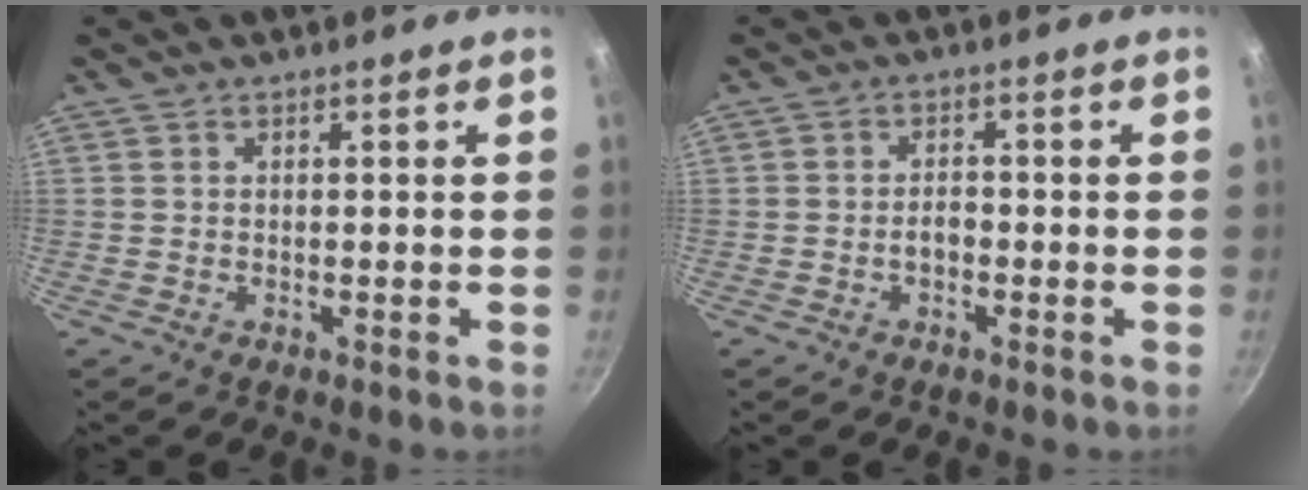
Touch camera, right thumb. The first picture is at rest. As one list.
[{"total": 2.2, "force": [-0.9, 1.3, 1.5], "torque": [-0.017, 0.016, -0.016]}]